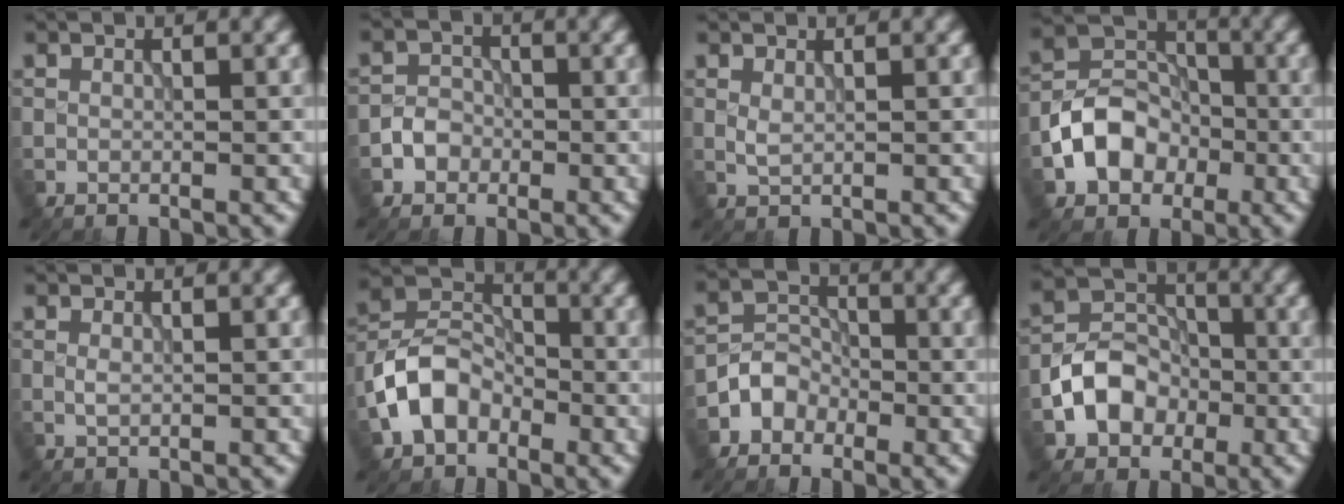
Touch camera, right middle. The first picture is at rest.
{"total": 2.0, "force": [-1.0, 1.7, 0.5], "torque": [-0.001, 0.007, -0.021]}
{"total": 0.9, "force": [0.3, 0.4, 0.7], "torque": [-0.021, -0.003, 0.008]}
{"total": 5.9, "force": [-2.3, 4.6, 2.9], "torque": [-0.048, 0.005, -0.047]}
{"total": 0.7, "force": [0.0, 0.3, 0.6], "torque": [-0.016, -0.002, 0.000]}
{"total": 6.1, "force": [-2.7, 4.4, 3.4], "torque": [-0.068, 0.008, -0.061]}
{"total": 2.7, "force": [-1.8, 2.0, 0.5], "torque": [-0.002, 0.011, -0.040]}
{"total": 5.3, "force": [-2.0, 4.2, 2.6], "torque": [-0.041, 0.004, -0.041]}